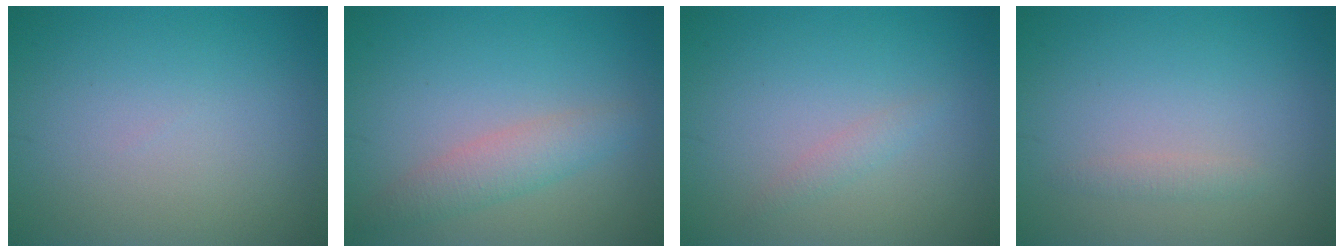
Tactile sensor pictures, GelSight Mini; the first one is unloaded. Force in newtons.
{"total": 2.7, "press": 2.6, "slide": 0.2}
{"total": 1.0, "press": 1.0, "slide": 0.0}
{"total": 0.8, "press": 0.8, "slide": 0.0}